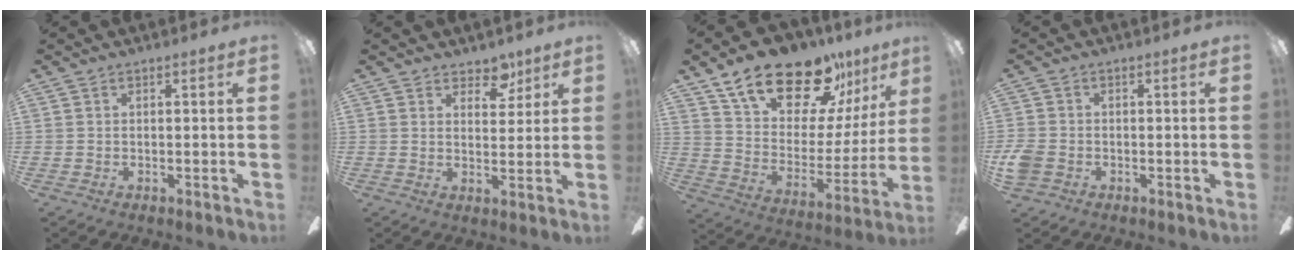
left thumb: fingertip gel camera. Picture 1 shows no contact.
{"total": 6.3, "force": [4.8, 3.4, 2.1], "torque": [-0.007, -0.026, 0.081]}
{"total": 22.7, "force": [17.2, 9.8, 11.2], "torque": [-0.184, -0.115, 0.301]}
{"total": 4.3, "force": [-1.4, 3.4, 2.3], "torque": [-0.053, 0.007, -0.027]}